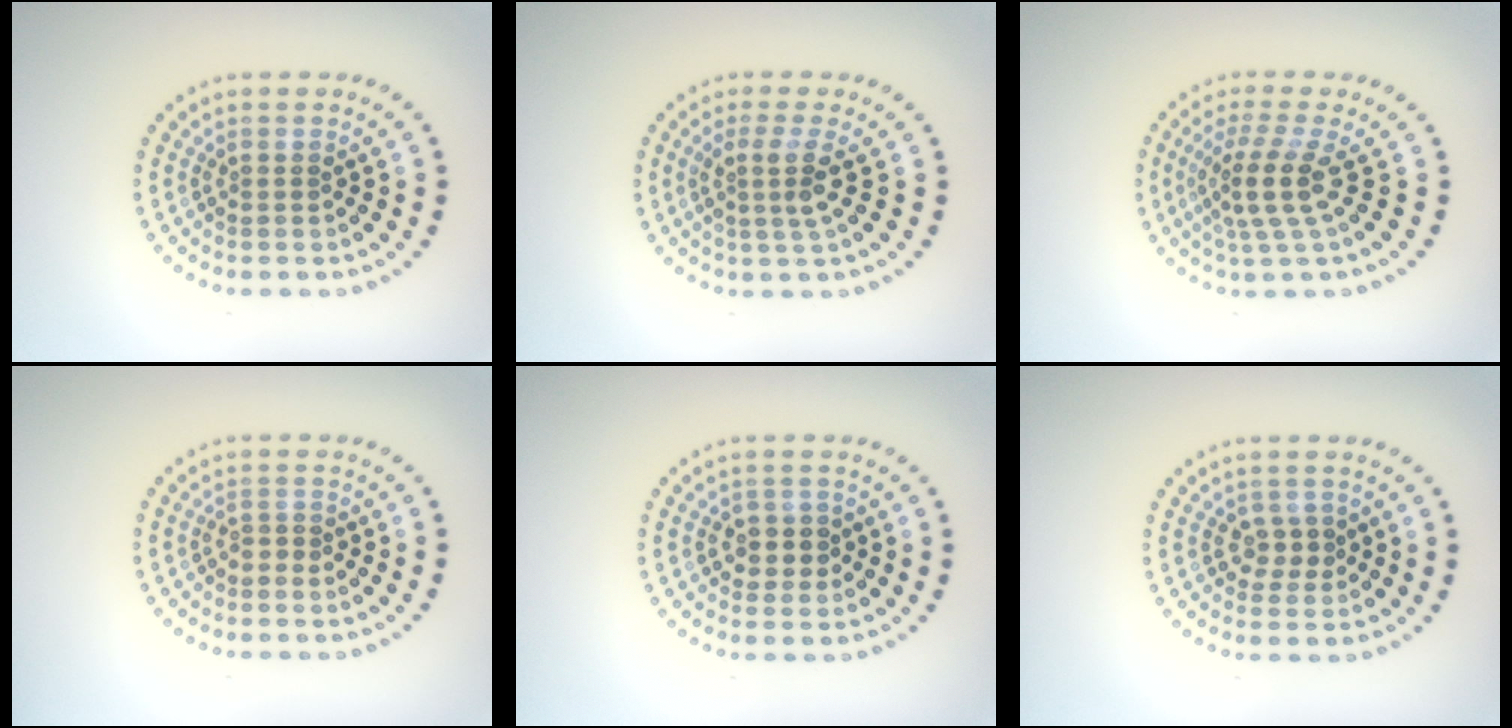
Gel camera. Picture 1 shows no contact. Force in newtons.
{"total": 2.7, "press": 2.0, "slide": 1.8}
{"total": 3.7, "press": 2.6, "slide": 2.6}
{"total": 0.6, "press": 0.2, "slide": 0.5}
{"total": 2.2, "press": 2.1, "slide": 0.8}
{"total": 1.8, "press": 1.7, "slide": 0.6}